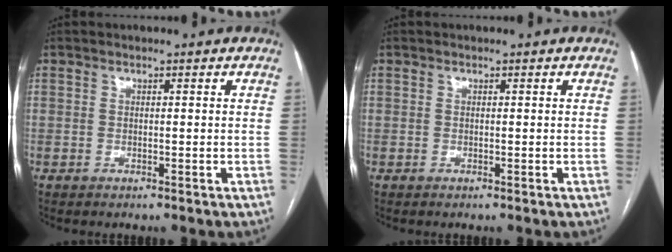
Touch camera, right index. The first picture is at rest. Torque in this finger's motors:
{"motor_torque": [0.00, 0.00, 0.00, 0.00]}